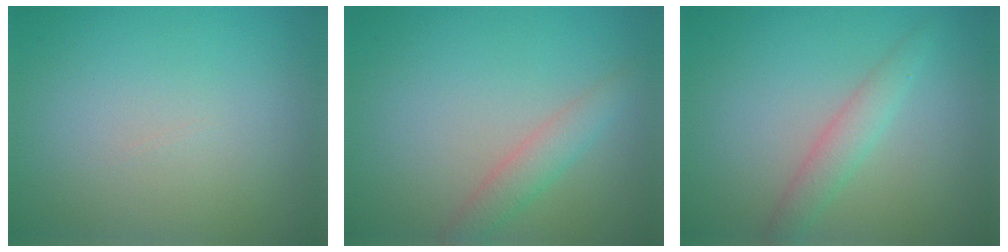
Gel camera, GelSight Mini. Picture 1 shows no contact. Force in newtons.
{"total": 2.2, "press": 2.2, "slide": 0.1}
{"total": 2.2, "press": 2.2, "slide": 0.0}